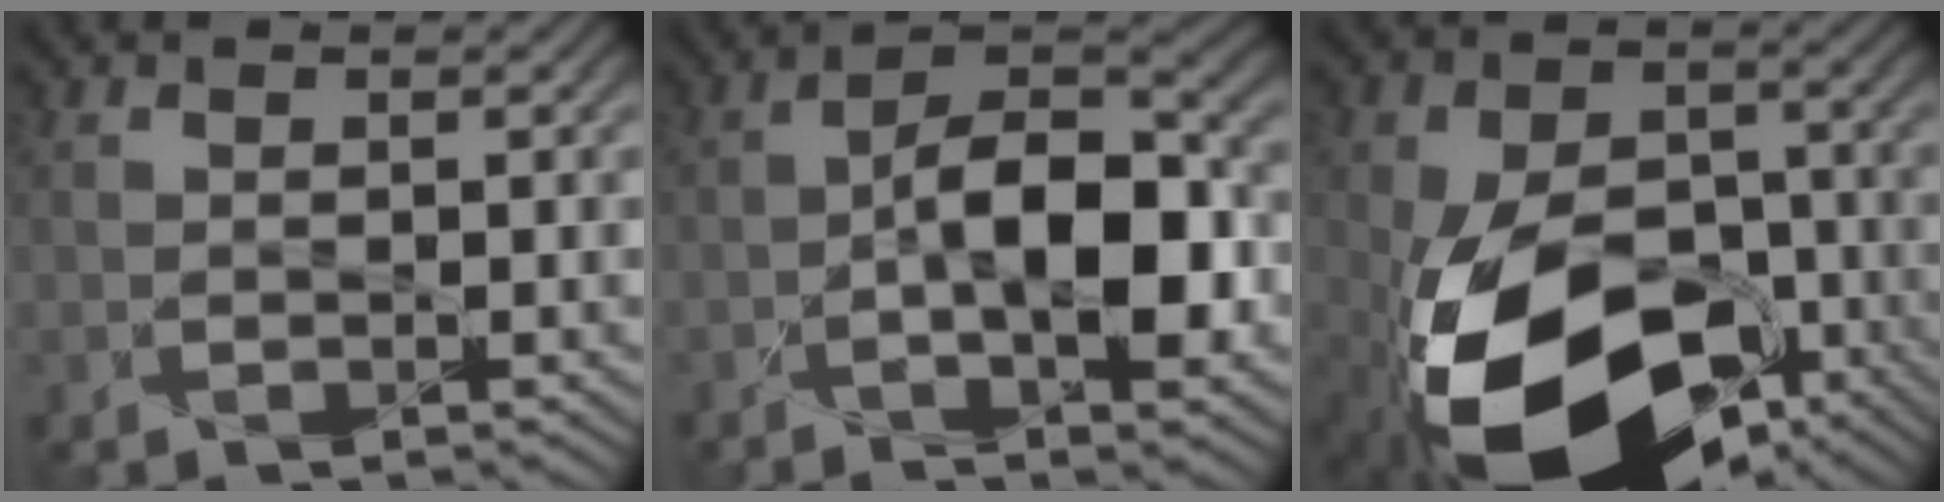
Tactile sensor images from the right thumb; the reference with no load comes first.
{"total": 10.7, "force": [-2.4, 4.9, 9.2], "torque": [-0.143, 0.002, -0.044]}
{"total": 20.0, "force": [-9.2, 12.0, 13.2], "torque": [-0.241, -0.061, -0.131]}